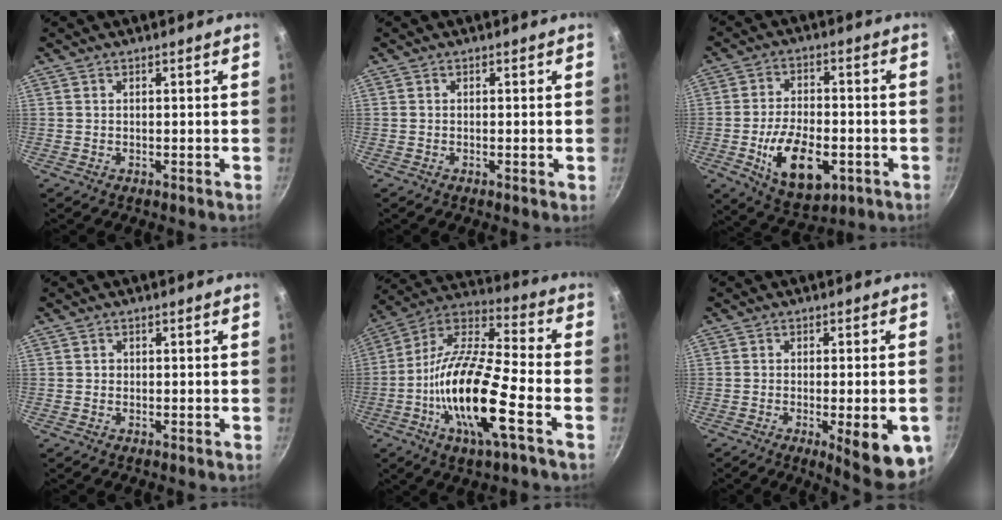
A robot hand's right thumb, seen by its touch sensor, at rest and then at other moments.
{"total": 0.7, "force": [-0.2, 0.0, 0.6], "torque": [-0.010, -0.001, -0.006]}
{"total": 14.2, "force": [-4.2, 7.7, 11.2], "torque": [-0.175, 0.011, -0.060]}
{"total": 0.6, "force": [0.0, 0.6, 0.1], "torque": [0.003, 0.003, -0.002]}
{"total": 19.9, "force": [-6.4, 5.1, 18.1], "torque": [-0.340, 0.031, -0.140]}
{"total": 12.0, "force": [-3.9, 3.1, 10.9], "torque": [-0.123, 0.004, -0.046]}